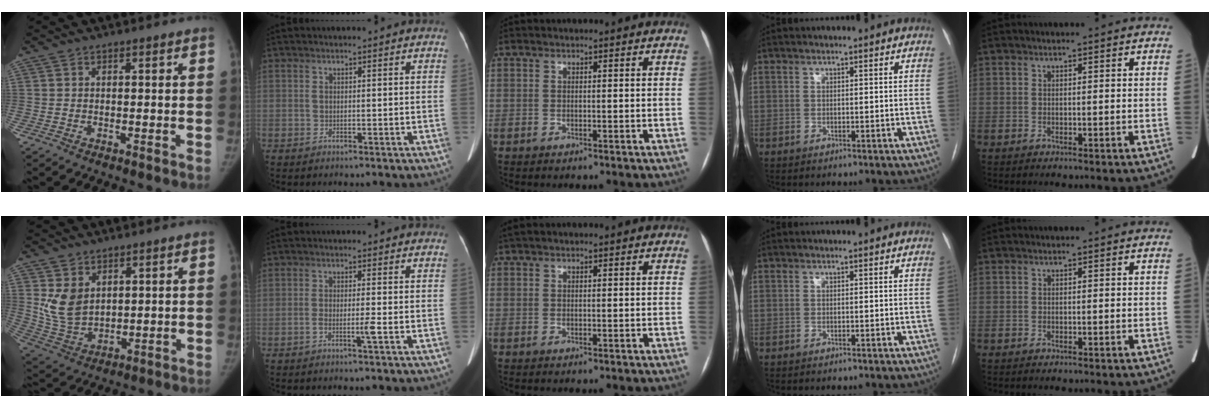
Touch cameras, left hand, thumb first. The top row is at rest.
{"thumb": {"total": 8.8, "force": [3.0, 6.3, 5.3], "torque": [-0.081, -0.022, 0.080]}, "index": {"total": 1.8, "force": [-0.9, -0.4, 1.5], "torque": [-0.029, -0.002, -0.018]}, "middle": {"total": 2.1, "force": [1.6, 0.3, 1.3], "torque": [-0.029, 0.028, 0.030]}}